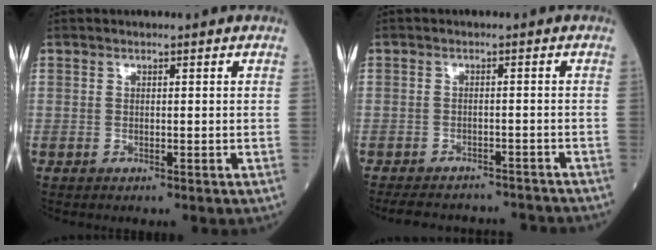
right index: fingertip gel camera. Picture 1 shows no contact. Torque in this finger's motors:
{"motor_torque": [-0.50, 0.13, -0.79, -0.21]}